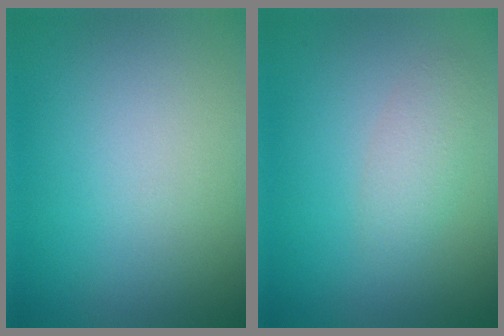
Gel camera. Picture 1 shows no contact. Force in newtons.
{"total": 1.9, "press": 1.9, "slide": 0.1}